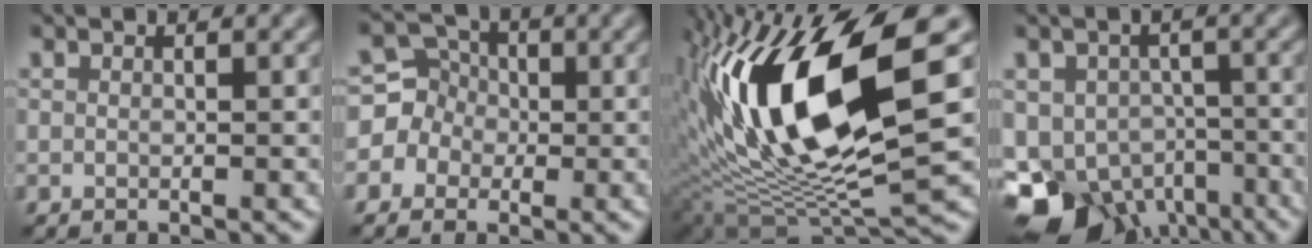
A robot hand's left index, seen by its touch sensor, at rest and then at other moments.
{"total": 4.3, "force": [-0.7, 4.2, 0.7], "torque": [0.004, 0.026, -0.040]}
{"total": 14.9, "force": [3.6, 5.1, 13.5], "torque": [-0.257, -0.001, 0.064]}
{"total": 11.0, "force": [-6.8, 7.3, 4.6], "torque": [-0.079, -0.023, -0.099]}